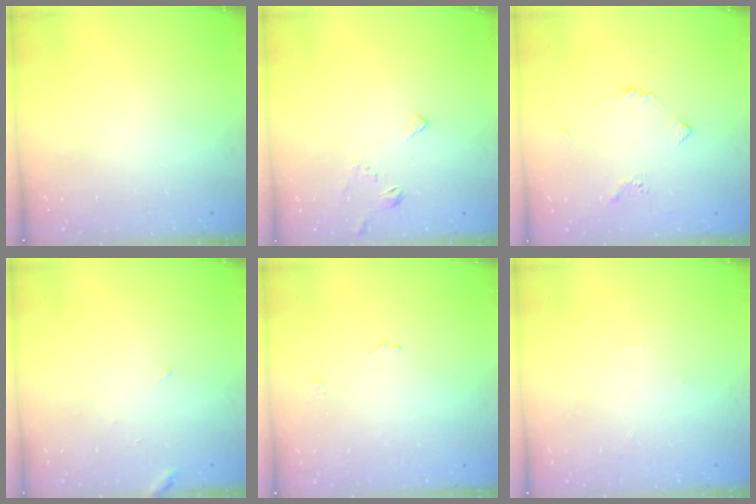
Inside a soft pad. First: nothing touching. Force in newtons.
{"total": 3.1, "press": 3.0, "slide": 0.6}
{"total": 3.7, "press": 3.7, "slide": 0.7}
{"total": 3.0, "press": 3.0, "slide": 0.2}
{"total": 0.8, "press": 0.7, "slide": 0.4}
{"total": 0.0}